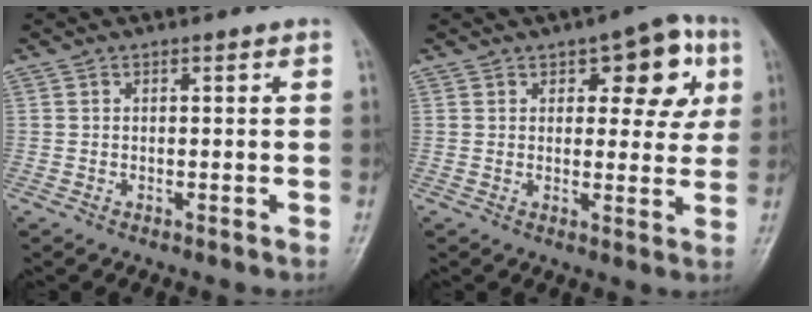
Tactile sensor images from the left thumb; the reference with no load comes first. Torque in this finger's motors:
{"motor_torque": [0.07, 0.18, 0.38, 0.24, 0.11]}